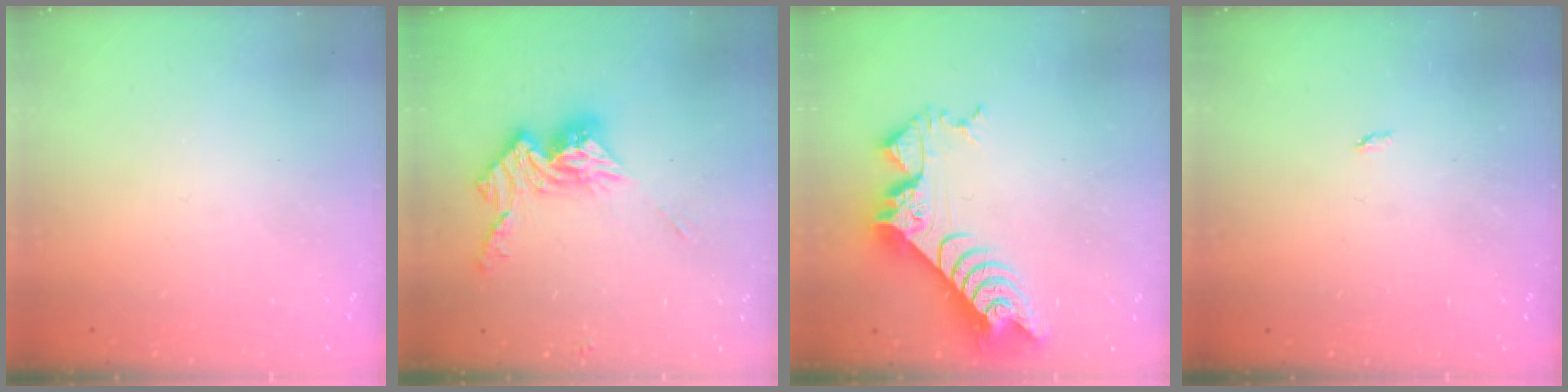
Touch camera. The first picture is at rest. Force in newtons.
{"total": 12.8, "press": 12.7, "slide": 1.1}
{"total": 10.6, "press": 10.6, "slide": 0.9}
{"total": 2.1, "press": 2.1, "slide": 0.4}